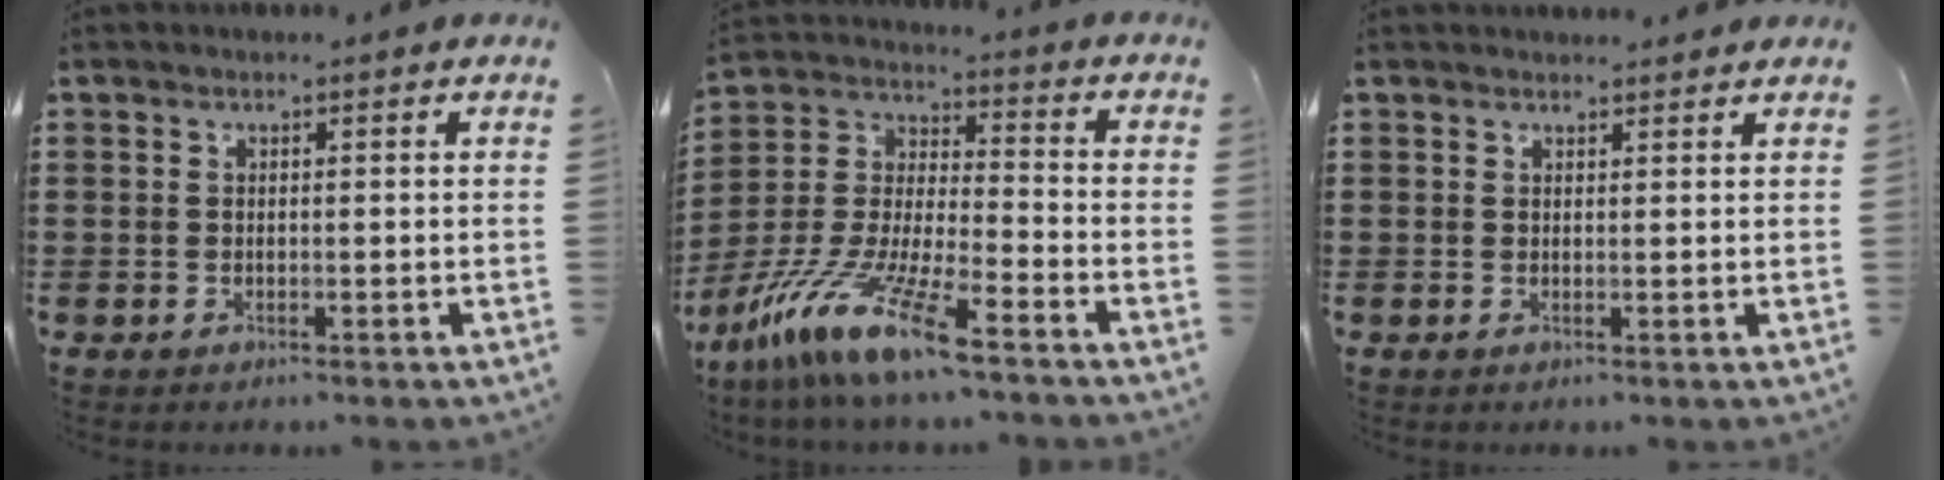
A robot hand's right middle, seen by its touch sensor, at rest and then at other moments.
{"total": 13.2, "force": [-10.4, 0.1, 8.1], "torque": [-0.183, -0.001, -0.208]}
{"total": 1.2, "force": [1.1, 0.1, 0.1], "torque": [0.004, -0.003, 0.020]}